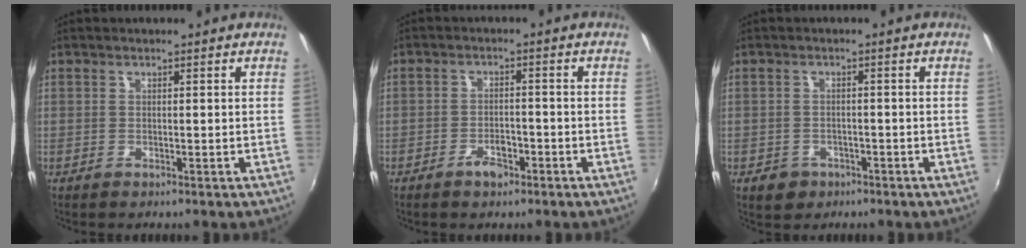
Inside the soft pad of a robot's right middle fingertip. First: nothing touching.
{"total": 3.6, "force": [-2.5, 1.8, 1.9], "torque": [-0.043, 0.001, -0.039]}
{"total": 3.9, "force": [-2.1, 3.1, 1.1], "torque": [-0.032, -0.001, -0.029]}